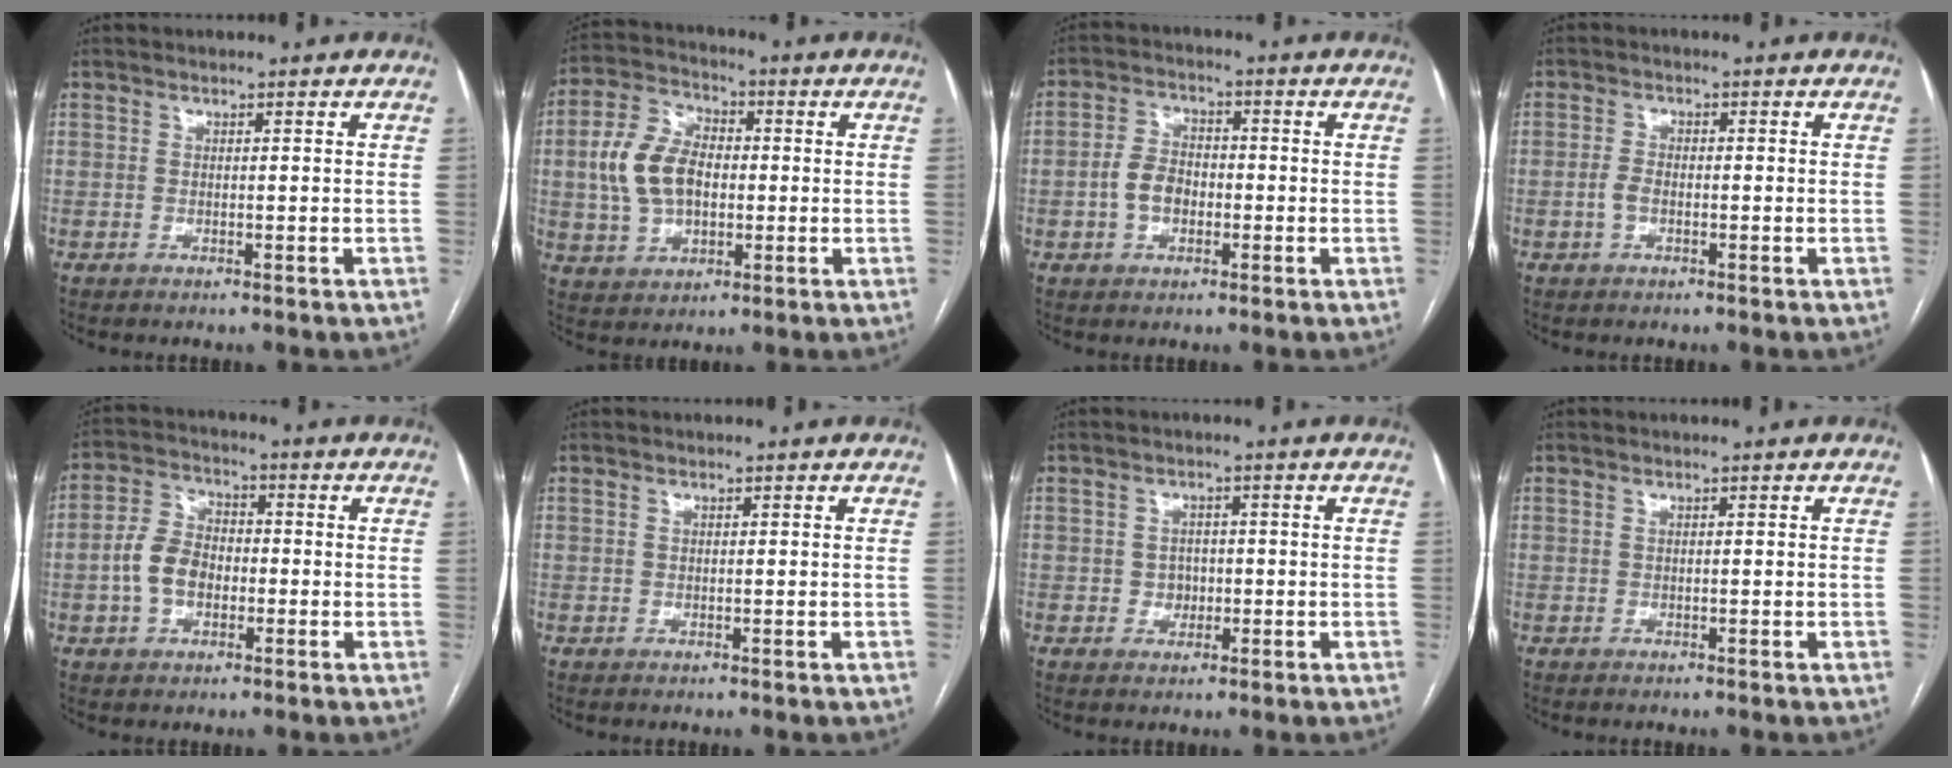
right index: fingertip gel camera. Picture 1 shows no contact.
{"total": 11.0, "force": [0.0, 7.2, 8.3], "torque": [-0.188, 0.026, 0.003]}
{"total": 5.8, "force": [-1.3, 3.9, 4.1], "torque": [-0.089, 0.016, -0.025]}
{"total": 2.4, "force": [-0.7, 1.3, 1.9], "torque": [-0.044, 0.004, -0.014]}
{"total": 7.6, "force": [-1.5, 5.1, 5.4], "torque": [-0.122, 0.020, -0.030]}
{"total": 0.0}
{"total": 2.6, "force": [-0.4, 2.3, 1.2], "torque": [-0.011, 0.005, -0.003]}
{"total": 0.0}